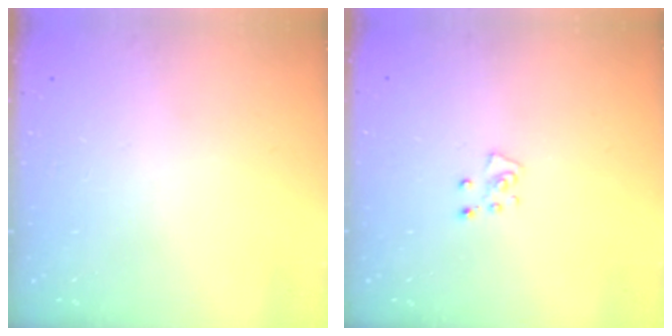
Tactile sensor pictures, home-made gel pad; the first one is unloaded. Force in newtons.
{"total": 4.7, "press": 4.7, "slide": 0.5}